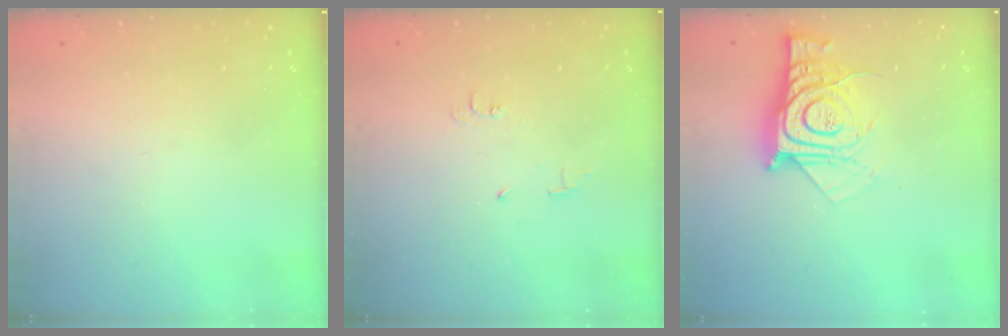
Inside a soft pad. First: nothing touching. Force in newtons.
{"total": 4.7, "press": 4.7, "slide": 0.7}
{"total": 14.2, "press": 14.2, "slide": 1.2}